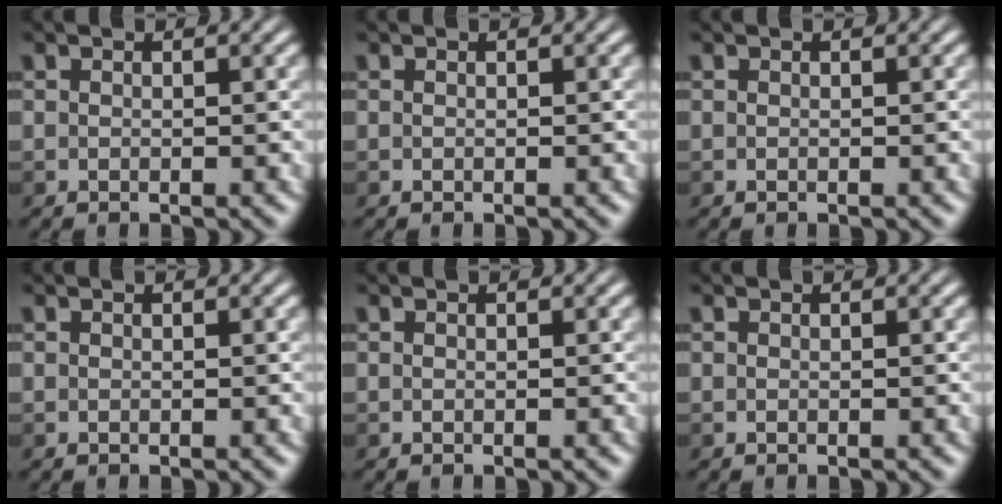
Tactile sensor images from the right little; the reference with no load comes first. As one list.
[{"total": 0.0}, {"total": 0.0}, {"total": 0.0}, {"total": 0.0}, {"total": 0.0}]